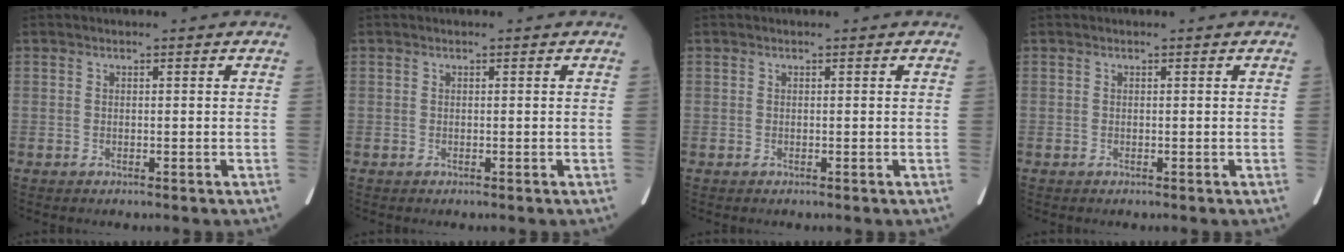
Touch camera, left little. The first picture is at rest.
{"total": 0.0}
{"total": 0.0}
{"total": 0.0}